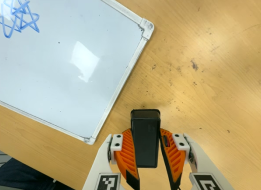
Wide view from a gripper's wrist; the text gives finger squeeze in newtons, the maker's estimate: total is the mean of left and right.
{"total": 10.4, "left": 8.4, "right": 12.3}